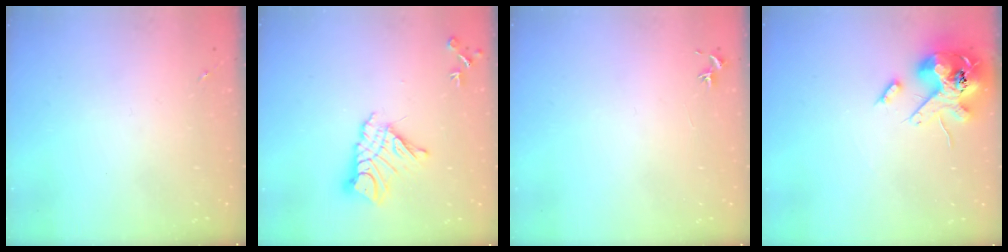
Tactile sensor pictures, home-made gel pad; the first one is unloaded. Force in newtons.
{"total": 13.7, "press": 13.7, "slide": 1.3}
{"total": 0.8, "press": 0.7, "slide": 0.3}
{"total": 15.3, "press": 15.1, "slide": 2.5}